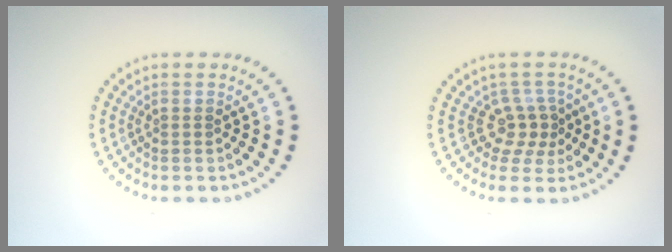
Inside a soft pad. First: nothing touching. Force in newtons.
{"total": 2.8, "press": 1.8, "slide": 2.1}